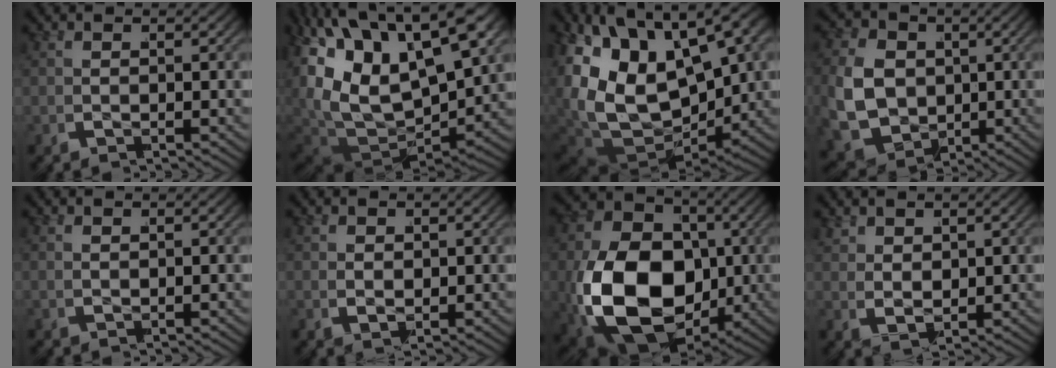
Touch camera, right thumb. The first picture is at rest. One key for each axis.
{"total": 14.8, "fx": -0.1, "fy": 9.5, "fz": 11.4, "tx": -0.236, "ty": -0.038, "tz": 0.010}
{"total": 17.2, "fx": -0.8, "fy": 11.7, "fz": 12.6, "tx": -0.267, "ty": -0.044, "tz": 0.003}
{"total": 14.0, "fx": -1.0, "fy": 11.6, "fz": 7.8, "tx": -0.210, "ty": -0.052, "tz": -0.002}
{"total": 0.6, "fx": 0.5, "fy": -0.2, "fz": -0.2, "tx": 0.005, "ty": 0.004, "tz": 0.010}
{"total": 1.1, "fx": 0.3, "fy": 0.9, "fz": 0.7, "tx": -0.017, "ty": -0.009, "tz": 0.013}
{"total": 21.4, "fx": -3.3, "fy": 15.1, "fz": 14.8, "tx": -0.322, "ty": -0.075, "tz": -0.028}
{"total": 1.8, "fx": 0.5, "fy": 1.3, "fz": 1.2, "tx": -0.039, "ty": -0.017, "tz": 0.020}